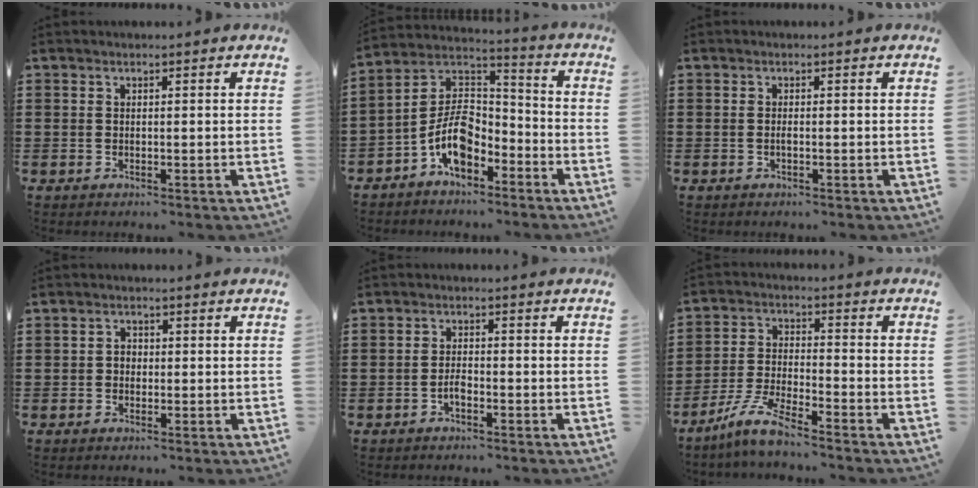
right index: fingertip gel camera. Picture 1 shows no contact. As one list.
[{"total": 8.7, "force": [-4.4, 4.8, 5.8], "torque": [-0.139, -0.006, -0.091]}, {"total": 0.7, "force": [-0.3, 0.1, 0.7], "torque": [-0.013, -0.003, -0.005]}, {"total": 1.3, "force": [-0.3, 1.1, 0.6], "torque": [-0.014, 0.002, -0.008]}, {"total": 2.1, "force": [-1.2, 0.9, 1.4], "torque": [-0.029, 0.004, -0.023]}, {"total": 6.7, "force": [-5.6, 0.3, 3.6], "torque": [-0.099, -0.014, -0.117]}]